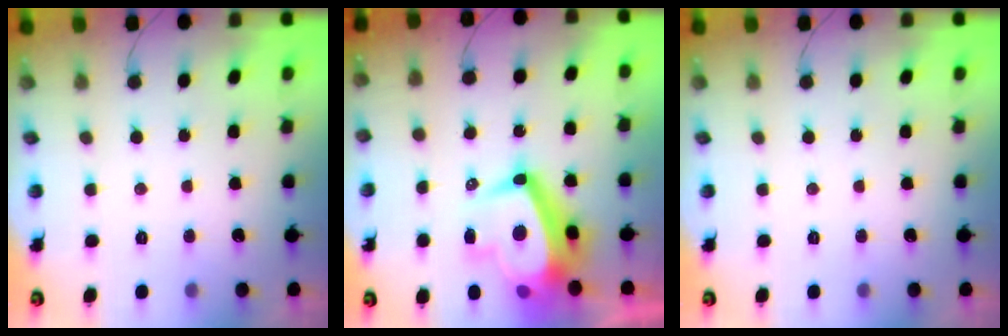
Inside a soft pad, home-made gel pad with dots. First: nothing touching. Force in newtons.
{"total": 14.6, "press": 14.2, "slide": 3.5}
{"total": 0.0}